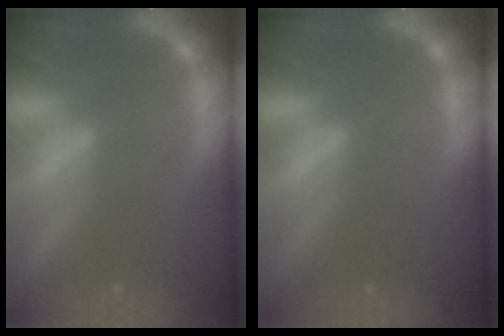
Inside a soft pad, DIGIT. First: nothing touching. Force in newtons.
{"total": 0.0}